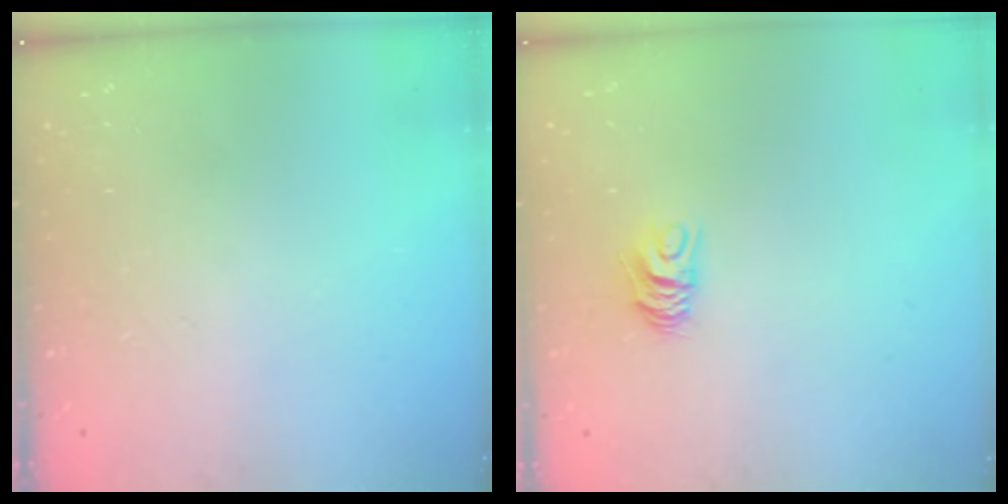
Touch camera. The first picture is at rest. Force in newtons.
{"total": 6.2, "press": 6.2, "slide": 0.1}